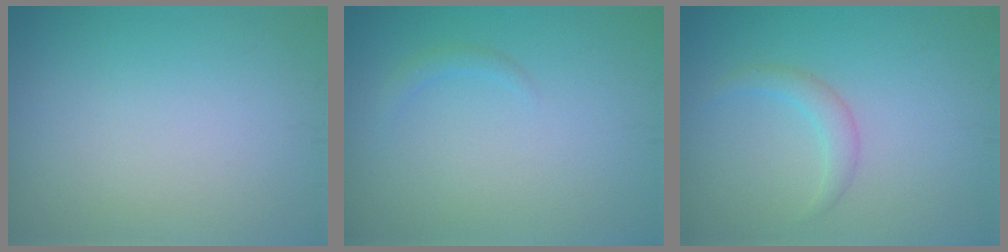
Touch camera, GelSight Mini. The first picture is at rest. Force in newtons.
{"total": 0.8, "press": 0.8, "slide": 0.0}
{"total": 1.7, "press": 1.7, "slide": 0.1}